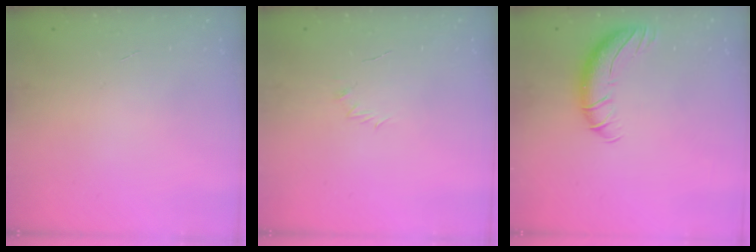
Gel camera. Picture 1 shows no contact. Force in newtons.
{"total": 2.5, "press": 2.4, "slide": 0.7}
{"total": 8.8, "press": 8.6, "slide": 1.6}